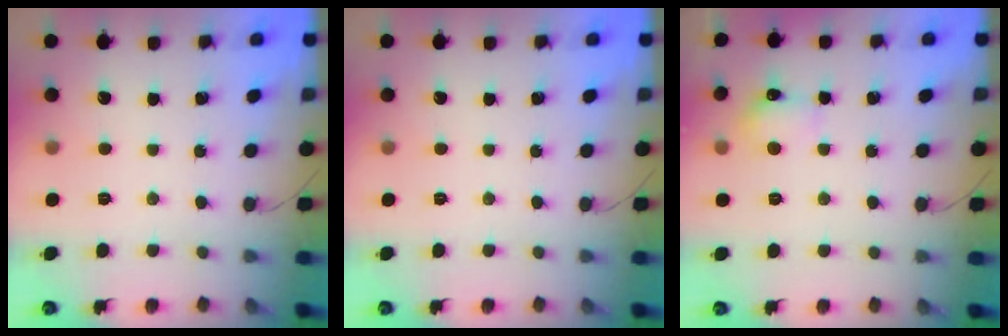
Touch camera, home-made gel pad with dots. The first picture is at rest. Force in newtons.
{"total": 0.0}
{"total": 5.6, "press": 5.4, "slide": 1.6}